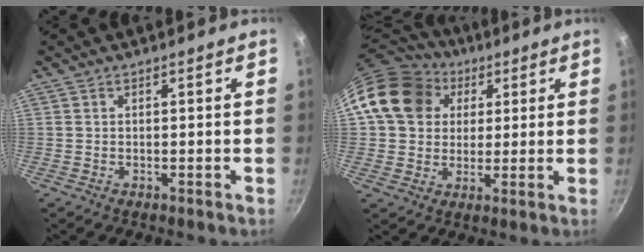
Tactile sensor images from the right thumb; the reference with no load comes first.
{"total": 16.1, "force": [4.5, 13.3, 7.9], "torque": [-0.123, 0.022, 0.070]}